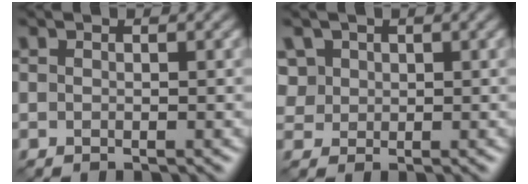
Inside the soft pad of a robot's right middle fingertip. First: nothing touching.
{"total": 3.0, "force": [1.5, 2.4, 0.8], "torque": [-0.029, 0.009, 0.030]}